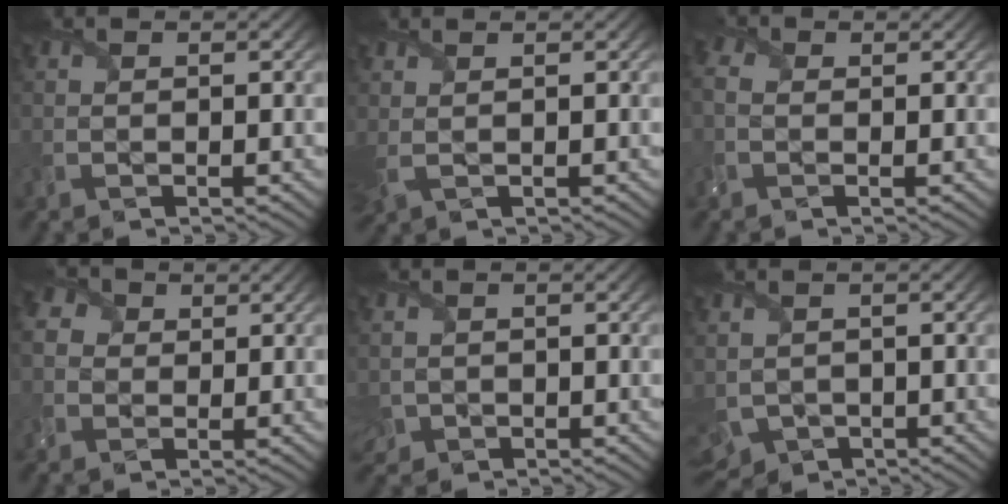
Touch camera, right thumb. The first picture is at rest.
{"total": 1.9, "force": [0.8, 0.6, 1.6], "torque": [-0.050, 0.003, 0.016]}
{"total": 2.3, "force": [-0.4, 1.9, 1.3], "torque": [-0.041, -0.001, -0.014]}
{"total": 4.0, "force": [0.6, 3.6, 1.7], "torque": [-0.060, 0.006, 0.007]}
{"total": 2.1, "force": [-0.7, 1.9, 0.6], "torque": [-0.027, -0.015, -0.017]}
{"total": 4.4, "force": [-1.5, 3.2, 2.7], "torque": [-0.079, -0.029, -0.021]}